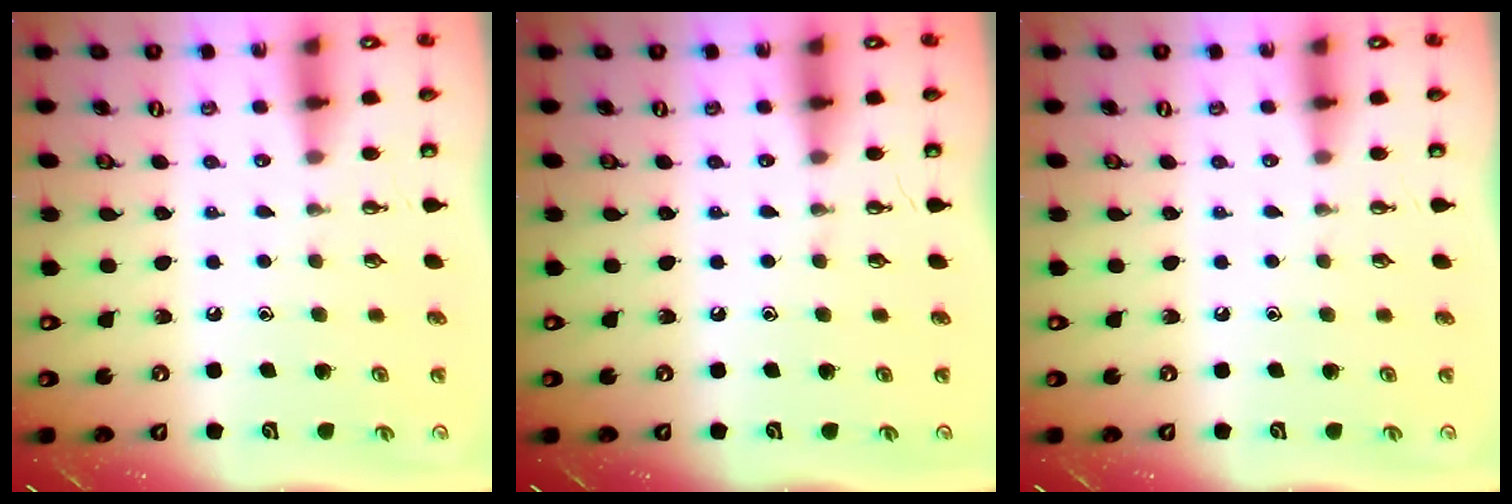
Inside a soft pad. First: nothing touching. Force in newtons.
{"total": 0.0}
{"total": 0.0}